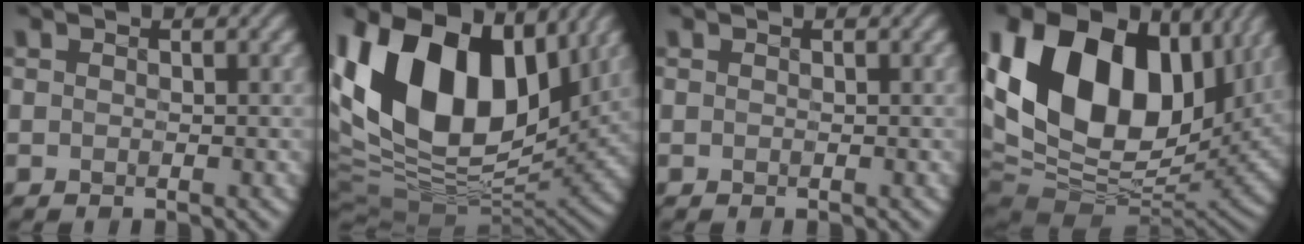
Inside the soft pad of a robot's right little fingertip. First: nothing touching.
{"total": 16.8, "force": [5.1, 10.4, 12.2], "torque": [-0.242, 0.024, 0.080]}
{"total": 0.0}
{"total": 19.8, "force": [5.1, 13.2, 13.8], "torque": [-0.287, 0.017, 0.101]}